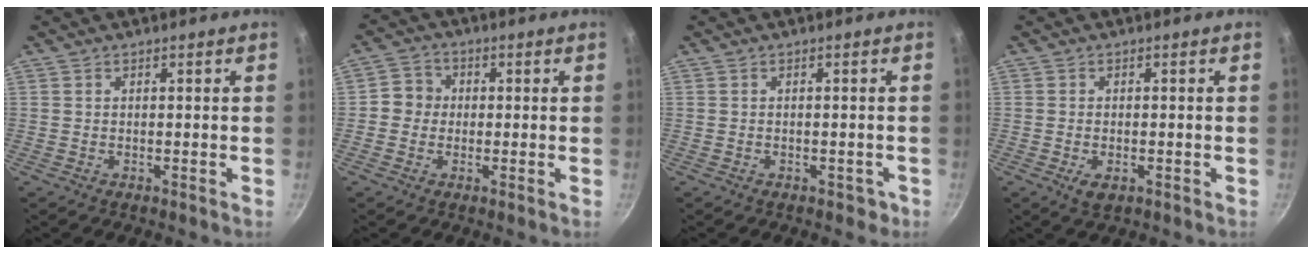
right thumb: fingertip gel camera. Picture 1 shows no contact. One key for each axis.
{"total": 4.5, "fx": -0.2, "fy": 4.3, "fz": 1.5, "tx": 0.001, "ty": 0.010, "tz": -0.018}
{"total": 1.9, "fx": -0.9, "fy": 1.3, "fz": 1.0, "tx": -0.002, "ty": 0.017, "tz": 0.002}
{"total": 3.0, "fx": -1.1, "fy": 1.7, "fz": 2.3, "tx": -0.040, "ty": -0.003, "tz": -0.017}